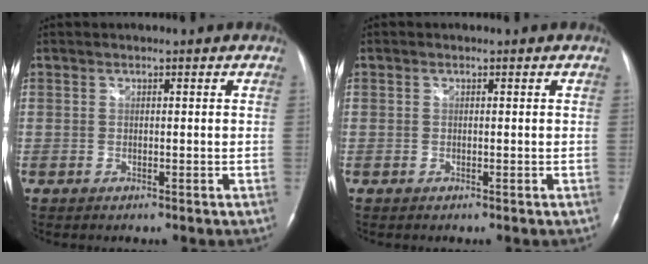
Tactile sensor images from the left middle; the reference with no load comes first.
{"total": 0.0}